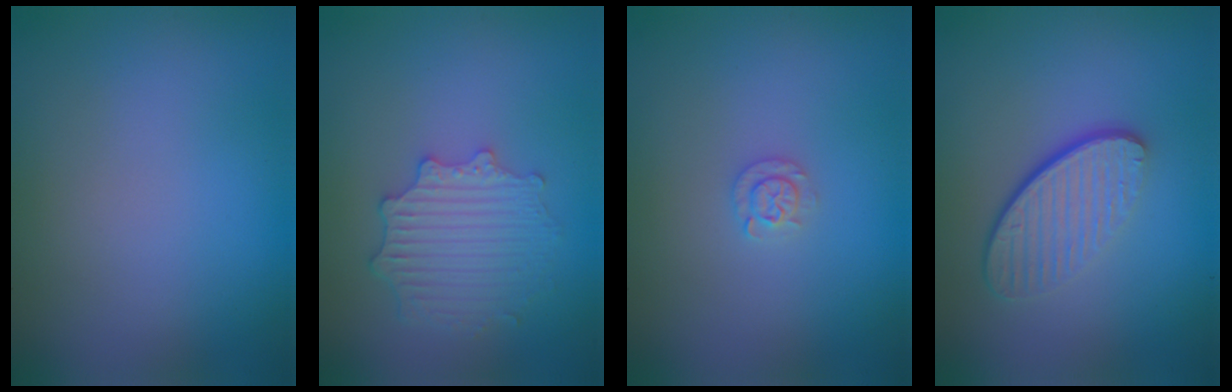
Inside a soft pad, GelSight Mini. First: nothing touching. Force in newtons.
{"total": 4.5, "press": 3.7, "slide": 2.5}
{"total": 1.3, "press": 1.3, "slide": 0.2}
{"total": 4.6, "press": 3.2, "slide": 3.3}